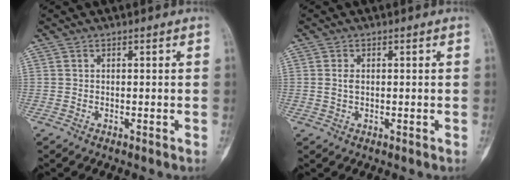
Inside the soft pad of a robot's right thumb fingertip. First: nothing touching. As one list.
[{"total": 1.6, "force": [0.2, 0.9, 1.2], "torque": [-0.025, -0.002, 0.004]}]